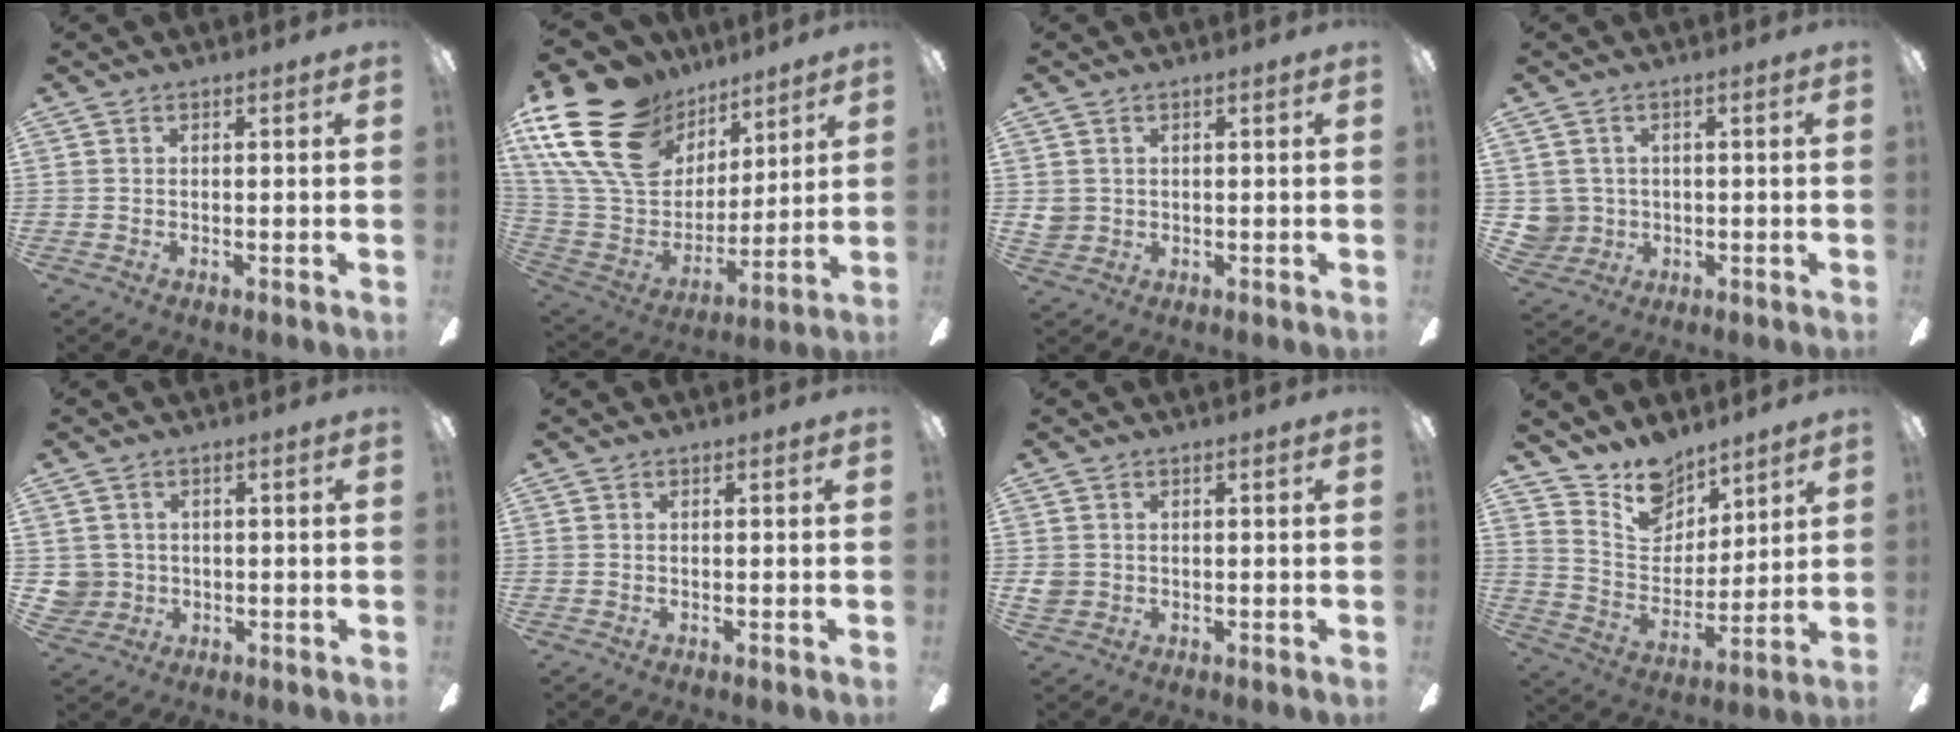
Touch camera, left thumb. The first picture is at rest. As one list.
[{"total": 24.8, "force": [13.3, 16.3, 13.1], "torque": [-0.276, -0.067, 0.262]}, {"total": 3.0, "force": [1.1, 2.8, 0.3], "torque": [-0.013, 0.007, 0.023]}, {"total": 4.6, "force": [0.9, 4.5, 0.4], "torque": [-0.023, 0.003, 0.019]}, {"total": 4.2, "force": [0.6, 4.1, 0.2], "torque": [-0.026, 0.010, 0.014]}, {"total": 0.0}, {"total": 2.6, "force": [0.5, 2.5, 0.6], "torque": [-0.013, 0.005, 0.011]}, {"total": 13.2, "force": [10.9, 6.9, 3.1], "torque": [-0.070, -0.075, 0.212]}]